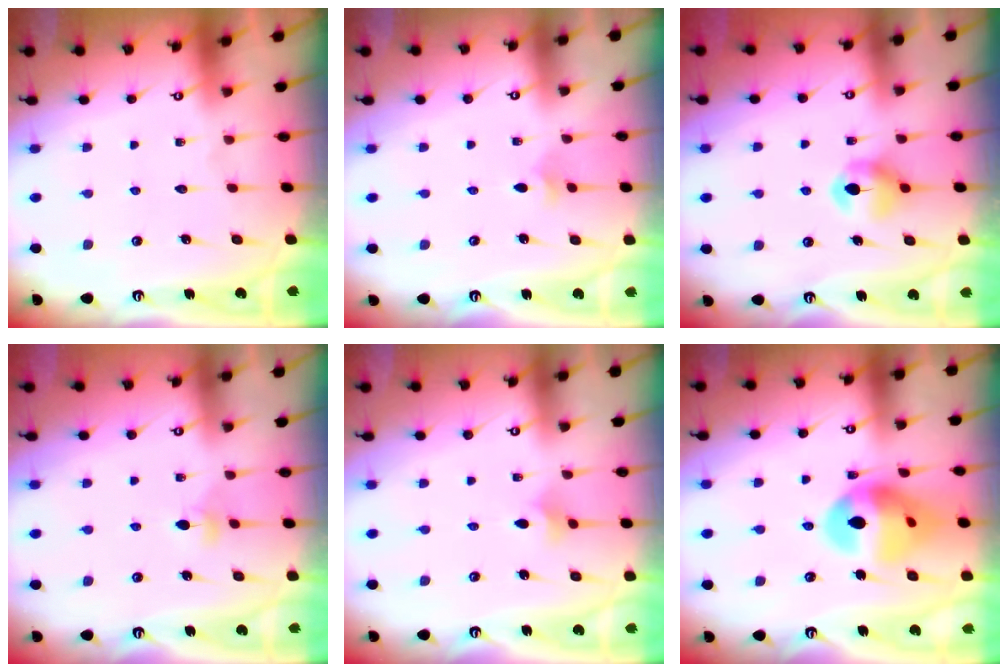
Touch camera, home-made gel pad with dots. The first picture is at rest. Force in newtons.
{"total": 3.0, "press": 2.9, "slide": 0.8}
{"total": 7.3, "press": 7.3, "slide": 0.5}
{"total": 3.1, "press": 3.0, "slide": 0.8}
{"total": 3.4, "press": 3.3, "slide": 0.8}
{"total": 15.3, "press": 15.3, "slide": 1.3}